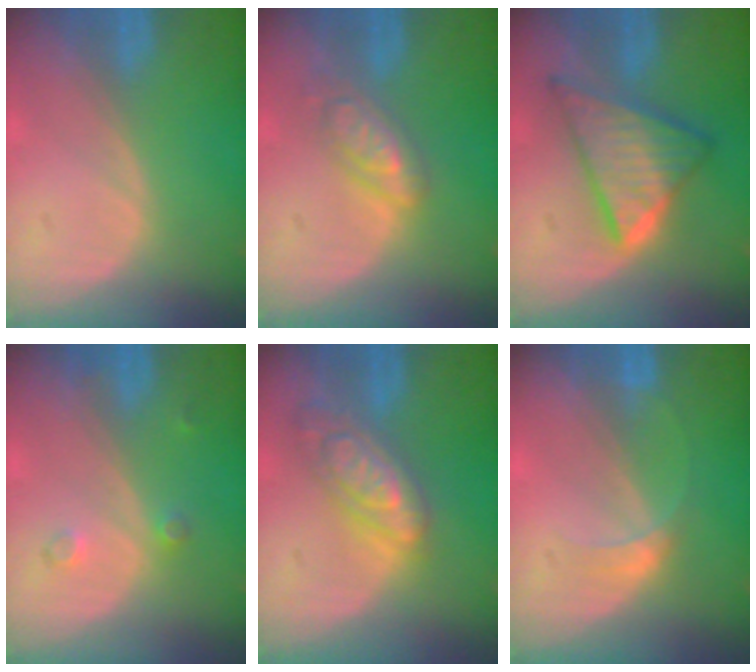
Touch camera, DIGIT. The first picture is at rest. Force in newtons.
{"total": 4.9, "press": 4.9, "slide": 0.1}
{"total": 9.0, "press": 9.0, "slide": 0.6}
{"total": 2.1, "press": 1.8, "slide": 1.1}
{"total": 7.4, "press": 7.4, "slide": 0.5}
{"total": 2.5, "press": 2.5, "slide": 0.1}